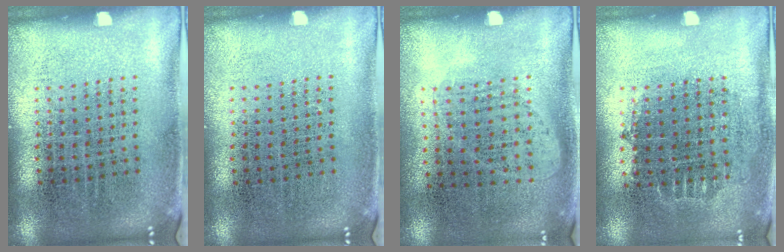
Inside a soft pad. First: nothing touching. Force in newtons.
{"total": 0.0}
{"total": 1.0, "press": 0.9, "slide": 0.5}
{"total": 0.7, "press": 0.6, "slide": 0.3}